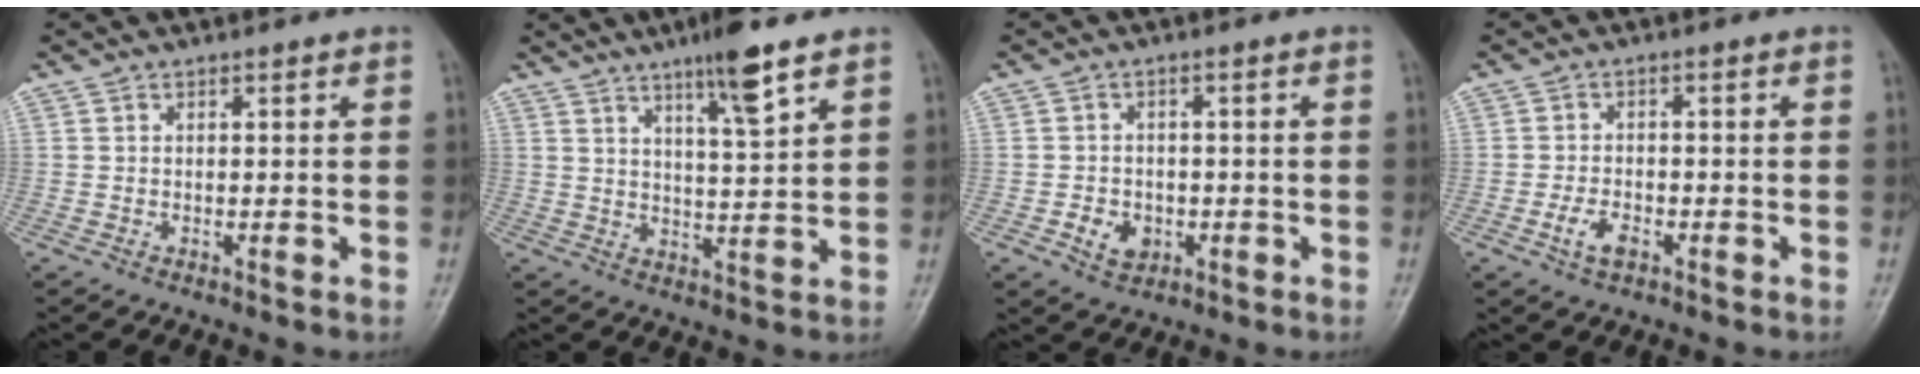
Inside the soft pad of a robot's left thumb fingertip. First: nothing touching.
{"total": 8.5, "force": [5.4, 1.0, 6.4], "torque": [-0.102, -0.033, 0.090]}
{"total": 4.4, "force": [-1.4, 3.5, 2.3], "torque": [-0.027, 0.007, -0.018]}
{"total": 3.9, "force": [-1.8, 2.1, 2.7], "torque": [-0.053, 0.010, -0.033]}